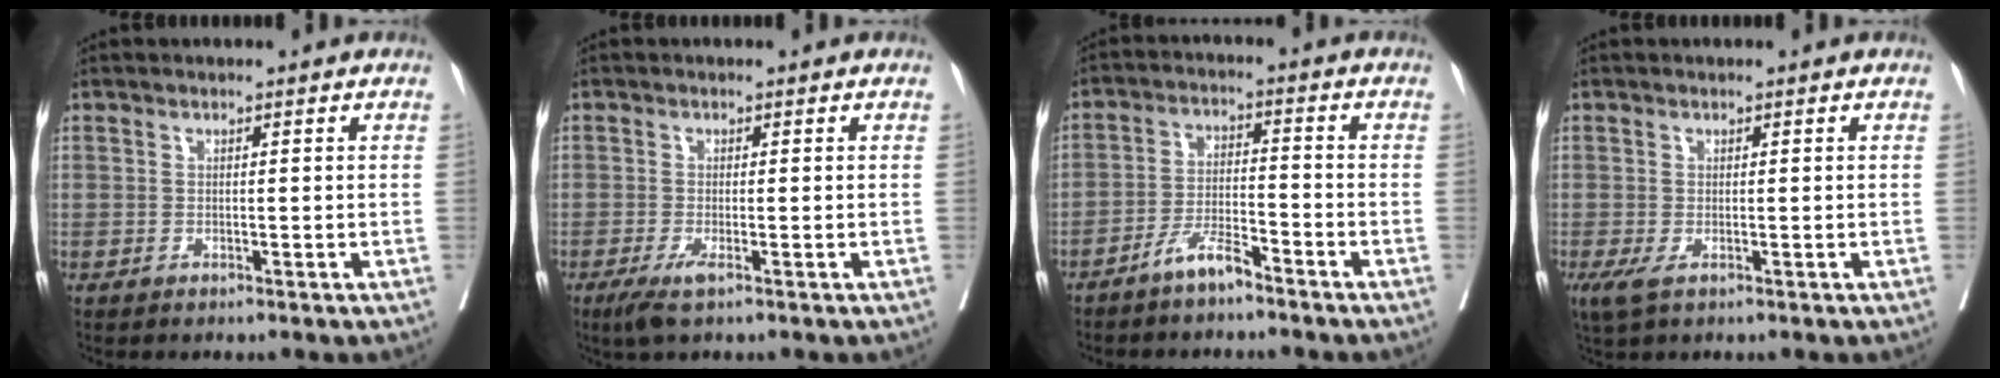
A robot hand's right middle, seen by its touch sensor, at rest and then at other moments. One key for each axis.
{"total": 2.7, "fx": -1.5, "fy": 0.3, "fz": 2.2, "tx": -0.042, "ty": -0.008, "tz": -0.027}
{"total": 4.9, "fx": -4.0, "fy": 0.7, "fz": 2.7, "tx": -0.052, "ty": -0.001, "tz": -0.078}
{"total": 2.6, "fx": -1.1, "fy": 0.9, "fz": 2.2, "tx": -0.049, "ty": -0.010, "tz": -0.013}